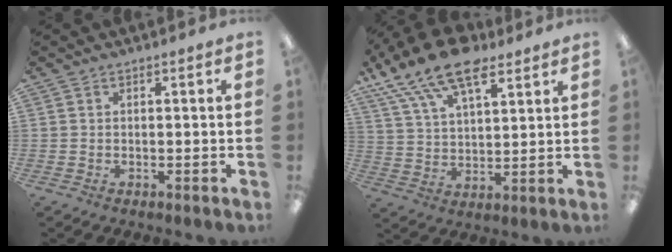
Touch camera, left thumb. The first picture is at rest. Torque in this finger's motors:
{"motor_torque": [0.42, 0.42, 1.58, -1.19, 0.37]}